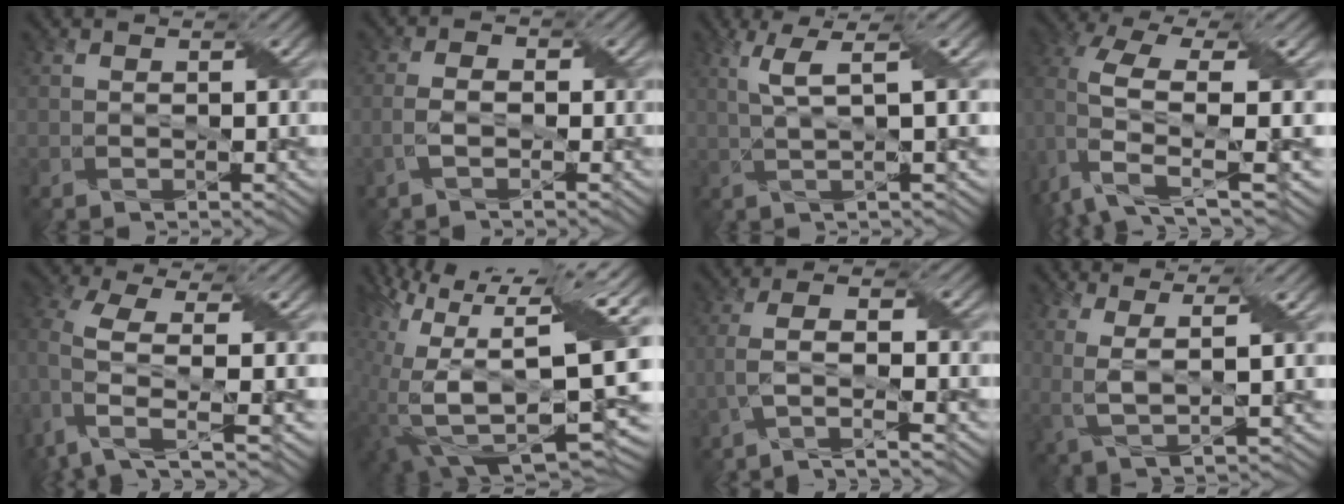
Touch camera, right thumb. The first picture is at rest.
{"total": 2.0, "force": [-0.9, 0.9, 1.5], "torque": [-0.037, 0.002, -0.023]}
{"total": 6.2, "force": [1.6, 0.7, 6.0], "torque": [-0.112, 0.014, 0.033]}
{"total": 10.7, "force": [2.9, 4.0, 9.4], "torque": [-0.211, -0.001, 0.052]}
{"total": 7.4, "force": [1.3, 3.2, 6.5], "torque": [-0.145, -0.001, 0.017]}
{"total": 16.3, "force": [1.7, 7.6, 14.4], "torque": [-0.288, -0.042, 0.066]}
{"total": 5.3, "force": [-2.2, 1.3, 4.6], "torque": [-0.088, 0.007, -0.053]}
{"total": 4.6, "force": [1.6, 0.9, 4.2], "torque": [-0.100, 0.000, 0.037]}